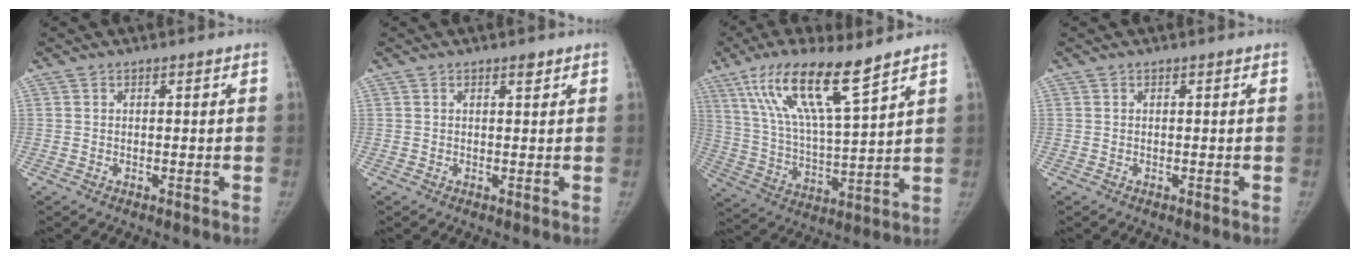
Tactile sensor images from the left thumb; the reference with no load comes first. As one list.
[{"total": 1.2, "force": [0.8, 0.4, 0.7], "torque": [-0.004, -0.004, 0.013]}, {"total": 16.7, "force": [10.6, 3.0, 12.6], "torque": [-0.230, -0.045, 0.208]}, {"total": 0.0}]